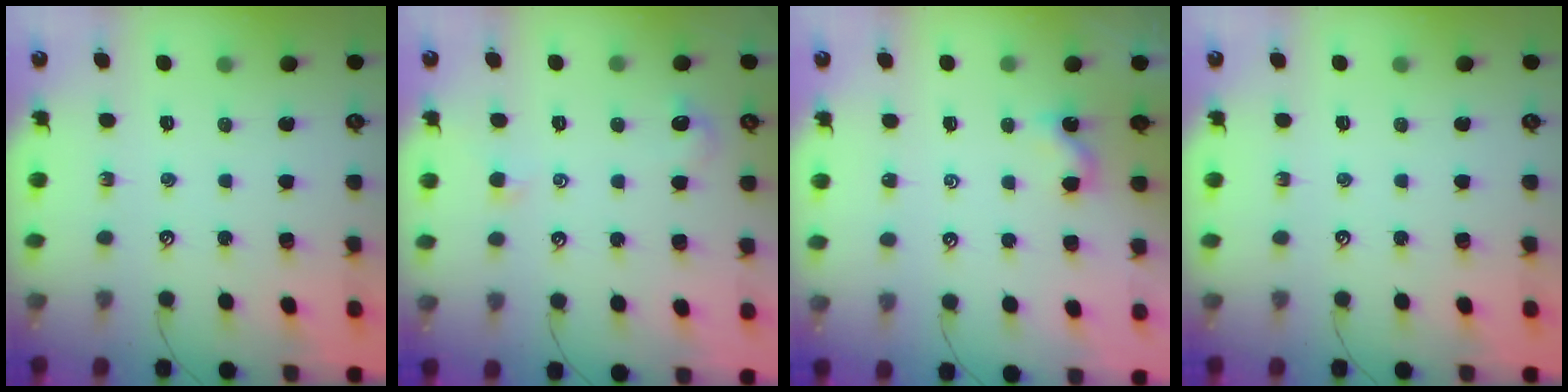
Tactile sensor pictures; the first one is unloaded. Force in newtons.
{"total": 1.7, "press": 1.6, "slide": 0.6}
{"total": 0.0}
{"total": 0.0}